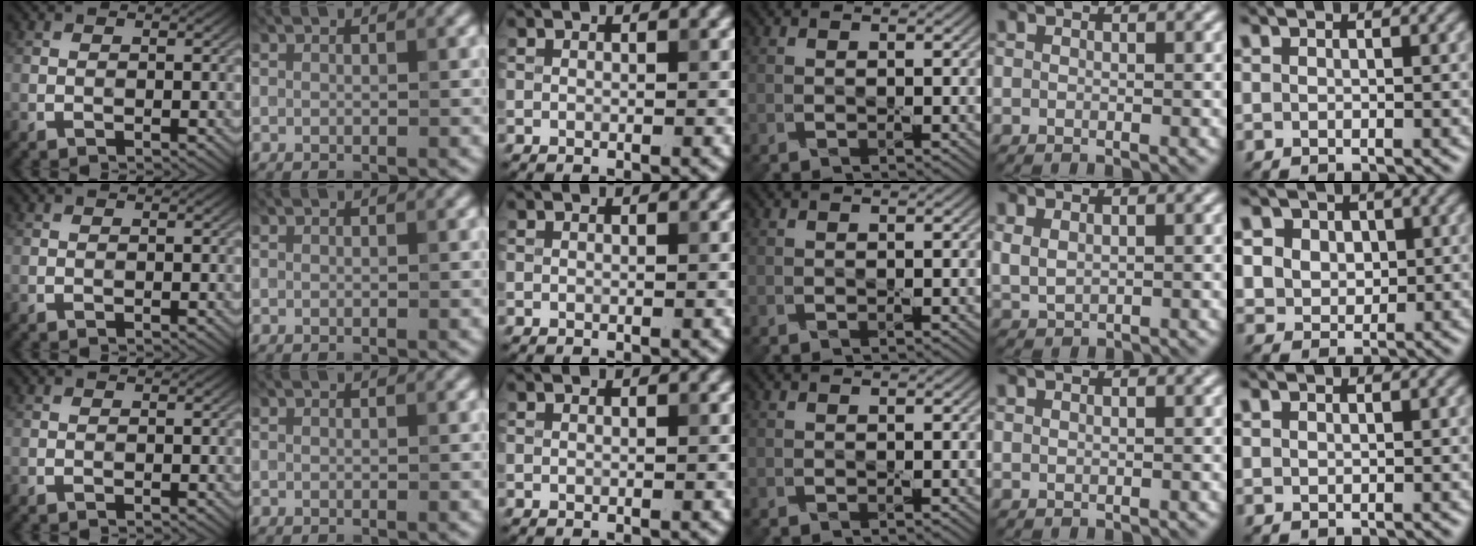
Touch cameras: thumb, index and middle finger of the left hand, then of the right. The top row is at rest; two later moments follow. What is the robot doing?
{"motion": "press", "object": "gel pad"}